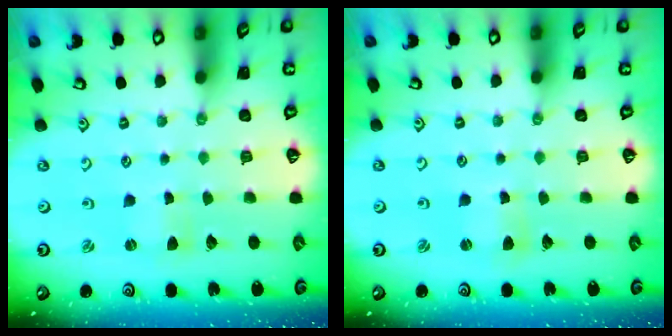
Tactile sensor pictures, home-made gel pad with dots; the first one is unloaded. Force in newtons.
{"total": 2.5, "press": 2.5, "slide": 0.3}